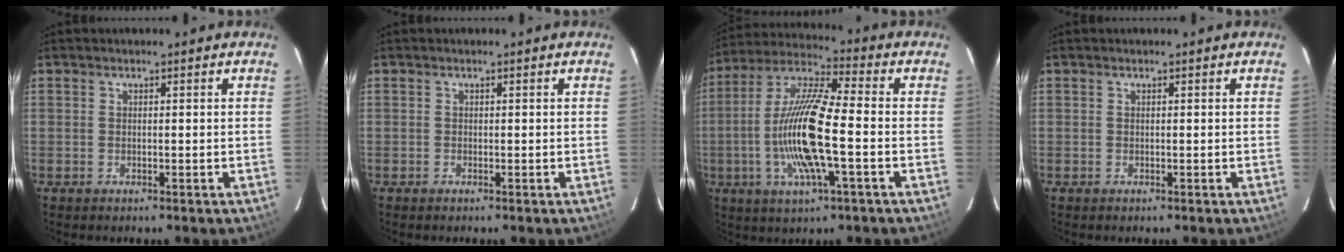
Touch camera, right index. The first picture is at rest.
{"total": 0.0}
{"total": 15.8, "force": [-3.2, 2.5, 15.3], "torque": [-0.306, -0.004, -0.067]}
{"total": 0.0}